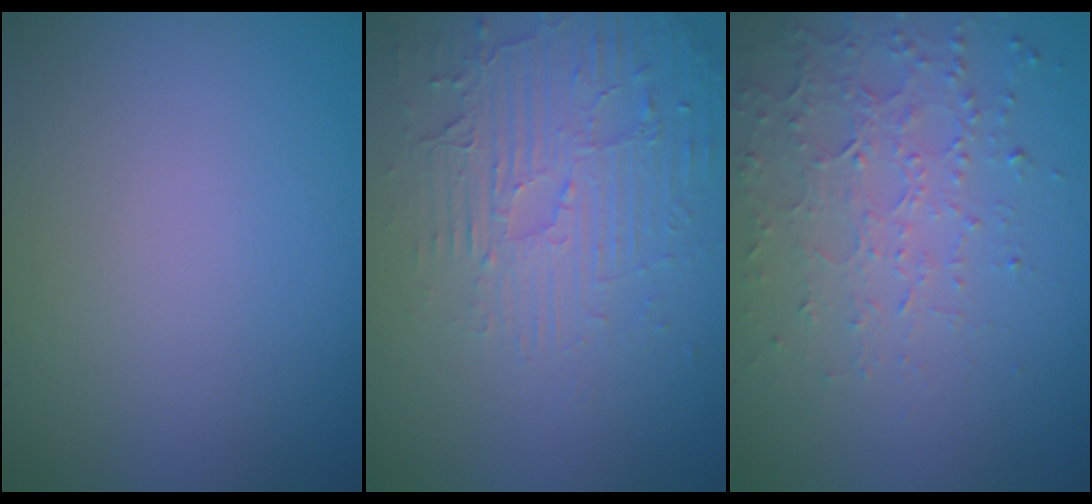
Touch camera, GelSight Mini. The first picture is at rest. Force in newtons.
{"total": 4.8, "press": 3.3, "slide": 3.4}
{"total": 4.5, "press": 3.2, "slide": 3.2}